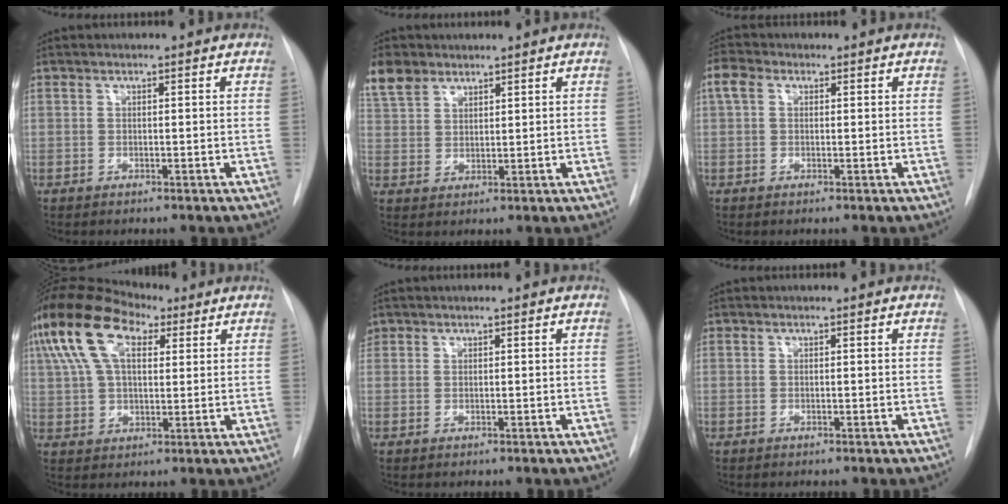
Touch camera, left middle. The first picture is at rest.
{"total": 6.1, "force": [4.7, 3.5, 1.9], "torque": [-0.044, 0.014, 0.101]}
{"total": 2.8, "force": [0.9, 2.0, 1.7], "torque": [-0.044, 0.022, 0.019]}
{"total": 14.6, "force": [7.2, 7.2, 10.5], "torque": [-0.233, 0.056, 0.134]}
{"total": 1.3, "force": [0.8, 1.0, 0.1], "torque": [0.001, 0.013, 0.014]}
{"total": 0.0}